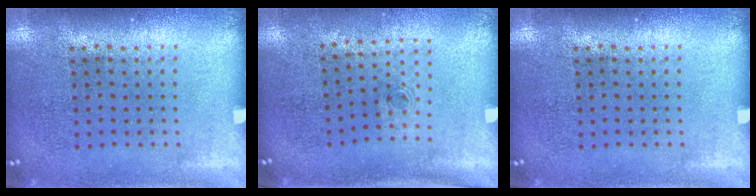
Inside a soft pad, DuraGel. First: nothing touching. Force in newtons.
{"total": 0.6, "press": 0.3, "slide": 0.5}
{"total": 0.0}